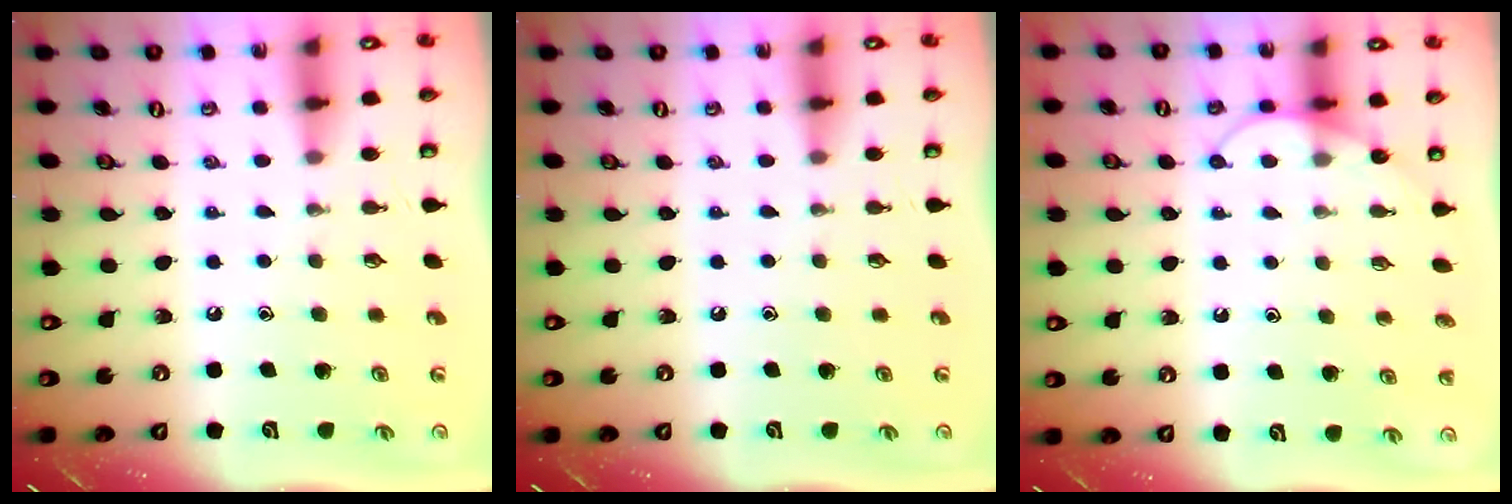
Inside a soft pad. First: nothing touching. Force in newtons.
{"total": 0.0}
{"total": 6.4, "press": 6.4, "slide": 0.3}